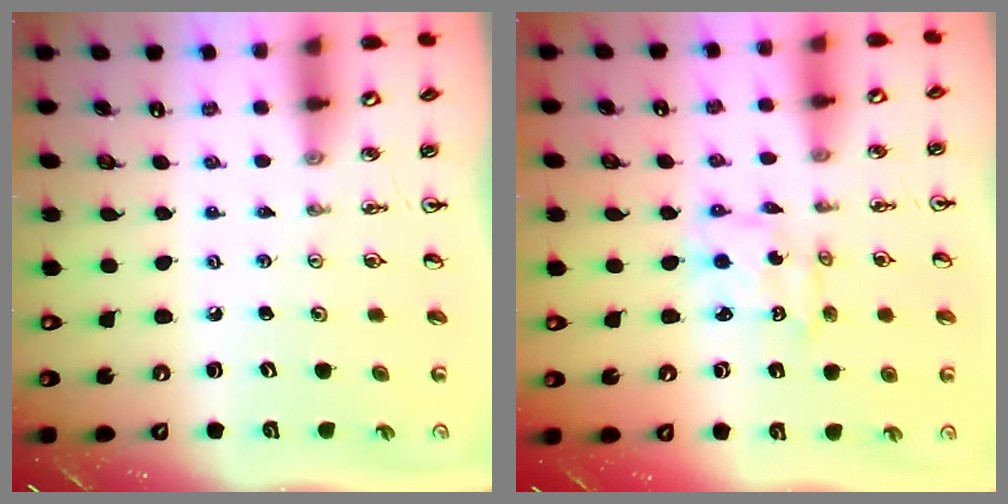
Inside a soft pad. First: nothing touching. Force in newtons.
{"total": 2.7, "press": 2.7, "slide": 0.2}